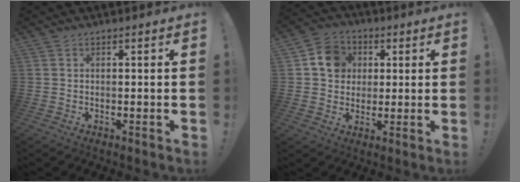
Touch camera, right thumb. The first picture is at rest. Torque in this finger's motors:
{"motor_torque": [0.53, 1.50, 0.50, -0.04, 0.02]}